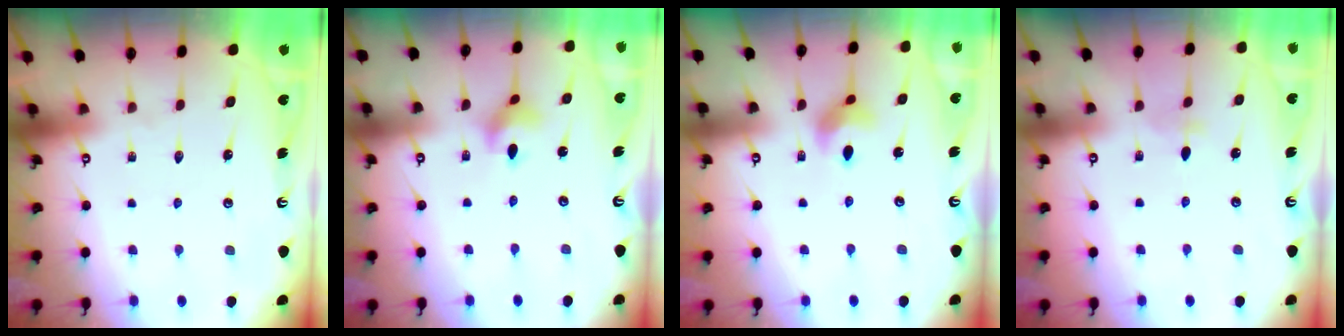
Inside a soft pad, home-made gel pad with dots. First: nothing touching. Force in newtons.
{"total": 3.8, "press": 3.7, "slide": 0.6}
{"total": 6.5, "press": 6.5, "slide": 0.6}
{"total": 2.8, "press": 2.7, "slide": 0.6}